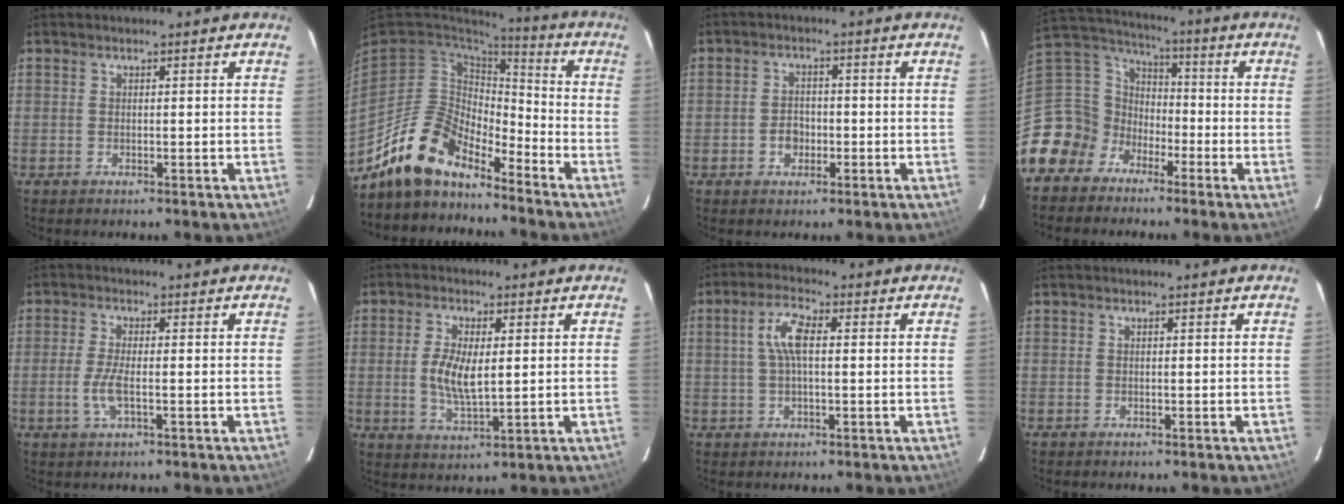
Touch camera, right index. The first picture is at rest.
{"total": 14.0, "force": [-11.6, 5.4, 5.7], "torque": [-0.119, 0.011, -0.223]}
{"total": 3.6, "force": [-1.2, 2.8, 1.9], "torque": [-0.037, 0.008, -0.018]}
{"total": 12.0, "force": [-6.9, 9.6, 2.1], "torque": [-0.072, 0.041, -0.144]}
{"total": 4.6, "force": [-1.3, 1.1, 4.3], "torque": [-0.092, -0.005, -0.027]}
{"total": 7.2, "force": [0.4, 2.9, 6.6], "torque": [-0.129, -0.004, 0.009]}
{"total": 5.7, "force": [0.9, 2.0, 5.3], "torque": [-0.107, 0.013, 0.018]}
{"total": 0.0}